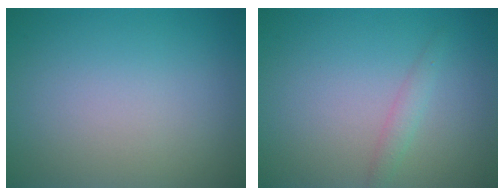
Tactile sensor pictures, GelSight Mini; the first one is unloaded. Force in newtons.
{"total": 1.2, "press": 1.2, "slide": 0.1}